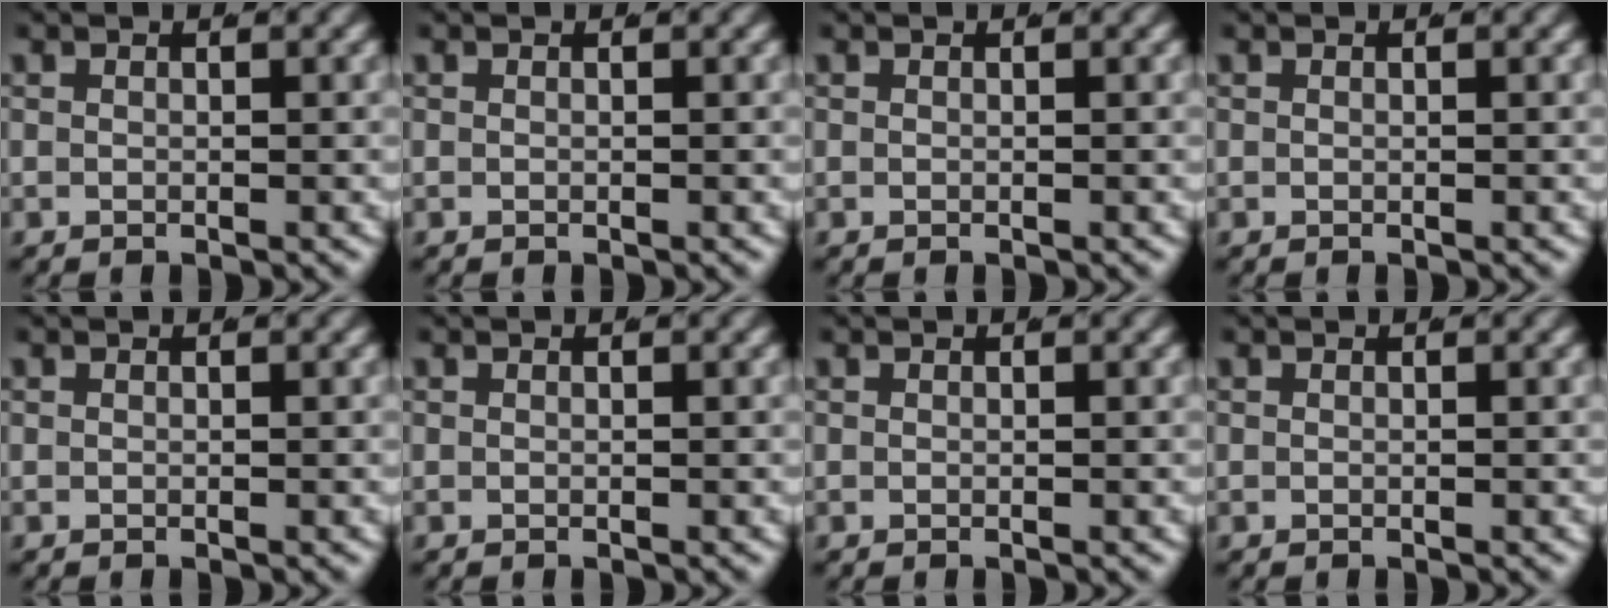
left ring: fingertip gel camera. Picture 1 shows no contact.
{"total": 0.0}
{"total": 0.0}
{"total": 0.0}
{"total": 0.0}
{"total": 0.0}
{"total": 0.0}
{"total": 0.0}